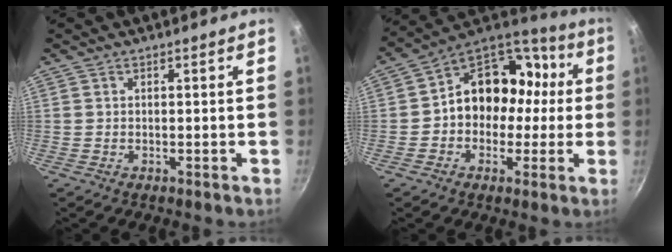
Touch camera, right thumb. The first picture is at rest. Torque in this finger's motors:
{"motor_torque": [2.14, 2.37, 1.42, -0.48, 0.09]}